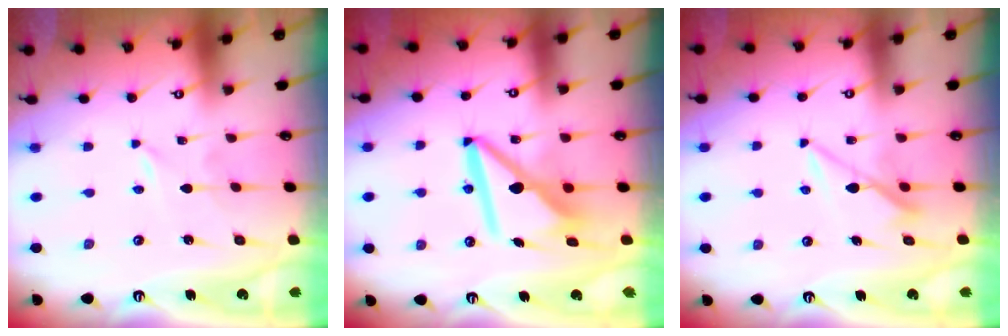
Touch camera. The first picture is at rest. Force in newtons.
{"total": 12.5, "press": 12.5, "slide": 1.0}
{"total": 7.6, "press": 7.6, "slide": 0.4}